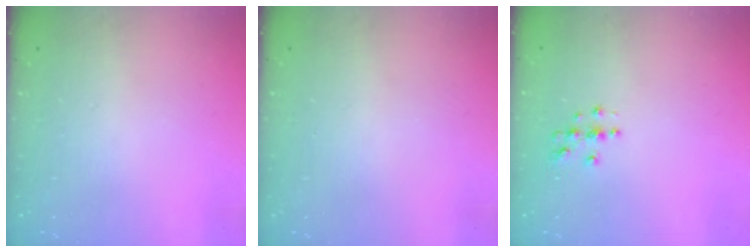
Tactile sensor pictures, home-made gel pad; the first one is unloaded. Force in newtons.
{"total": 0.0}
{"total": 3.7, "press": 3.7, "slide": 0.2}